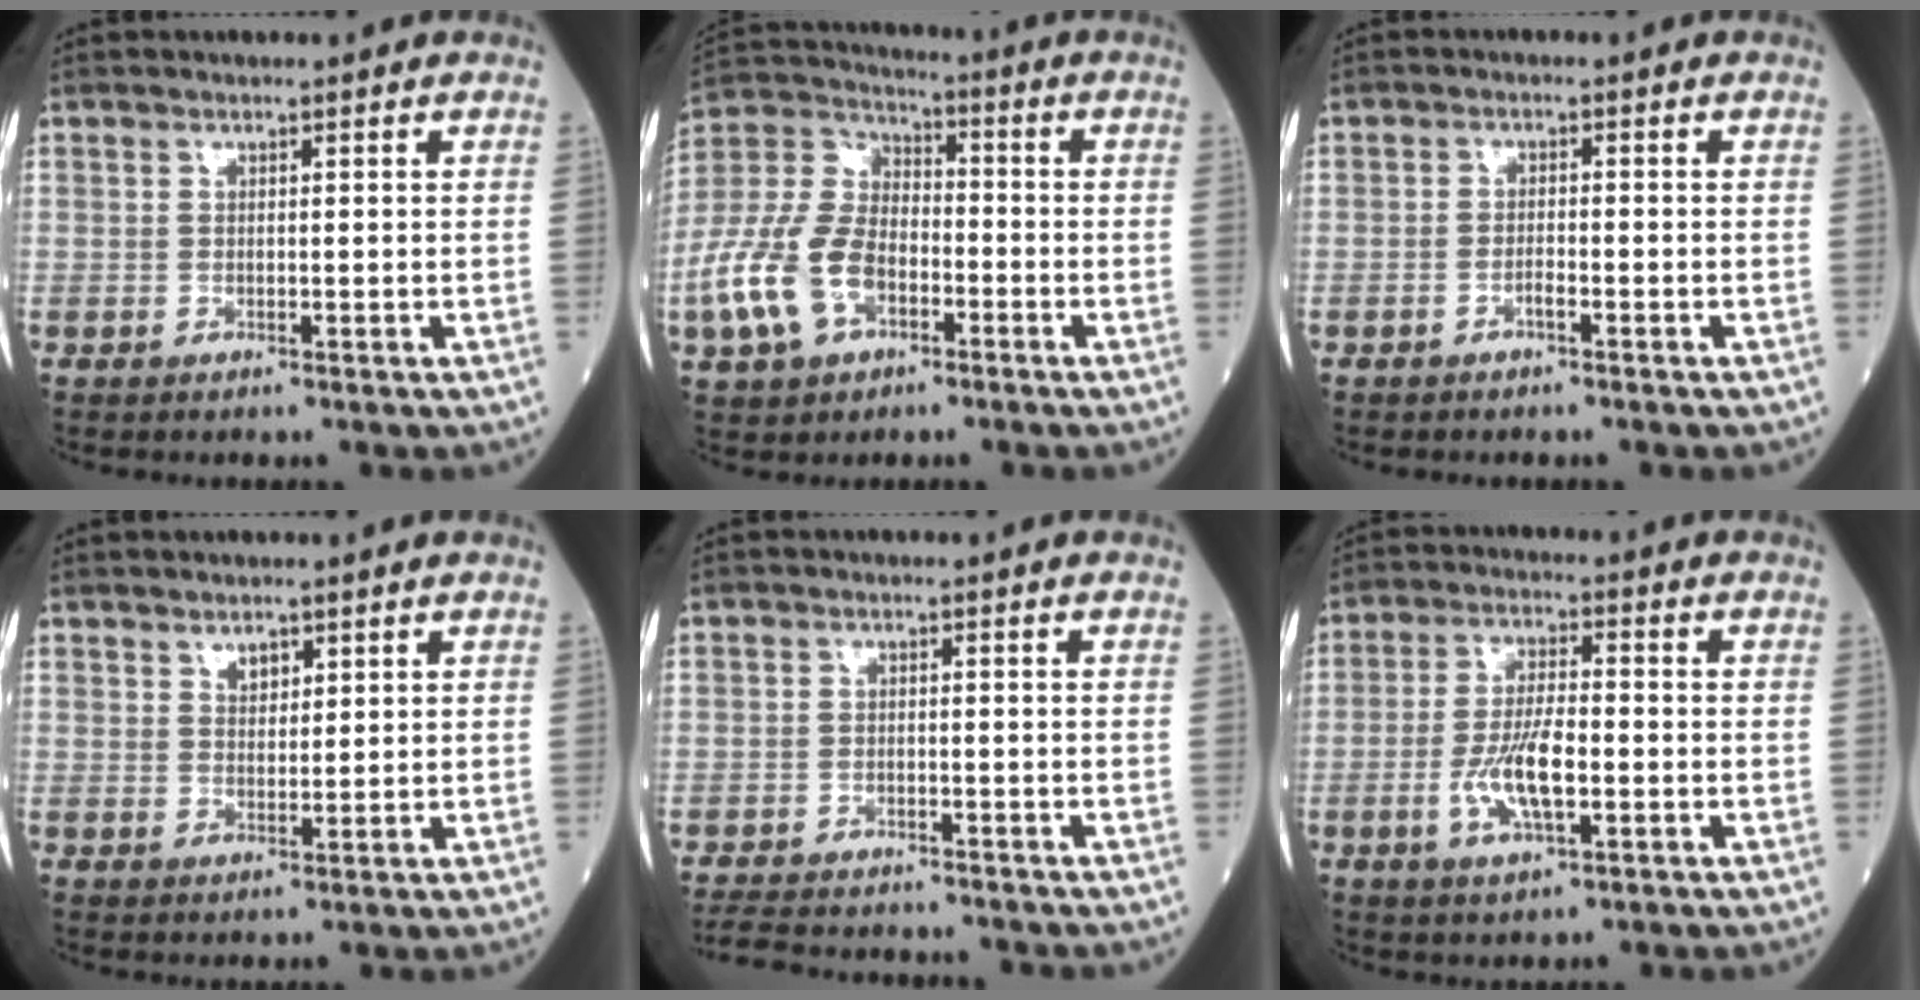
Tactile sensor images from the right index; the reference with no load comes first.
{"total": 13.4, "force": [-5.2, 8.0, 9.4], "torque": [-0.231, 0.014, -0.096]}
{"total": 1.5, "force": [-1.0, 0.3, 1.0], "torque": [-0.021, 0.002, -0.017]}
{"total": 2.3, "force": [1.5, 1.3, 1.2], "torque": [-0.021, 0.000, 0.029]}
{"total": 9.4, "force": [-8.7, 2.4, 2.9], "torque": [-0.052, -0.006, -0.126]}
{"total": 8.2, "force": [-2.1, 2.3, 7.6], "torque": [-0.151, 0.003, -0.038]}